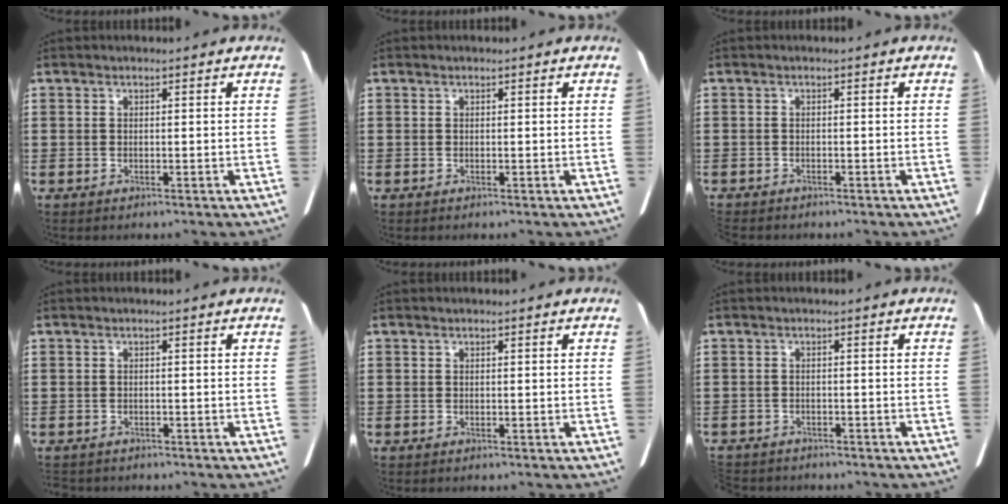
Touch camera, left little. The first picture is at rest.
{"total": 0.0}
{"total": 0.7, "force": [-0.7, -0.1, 0.0], "torque": [-0.003, -0.004, -0.014]}
{"total": 0.7, "force": [-0.7, -0.1, 0.0], "torque": [-0.003, -0.003, -0.013]}
{"total": 0.0}
{"total": 1.5, "force": [-1.5, -0.1, 0.0], "torque": [-0.006, -0.004, -0.033]}